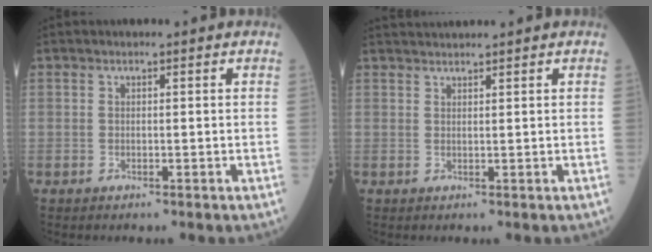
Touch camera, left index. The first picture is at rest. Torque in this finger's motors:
{"motor_torque": [-0.21, -1.91, -0.02, -0.01]}